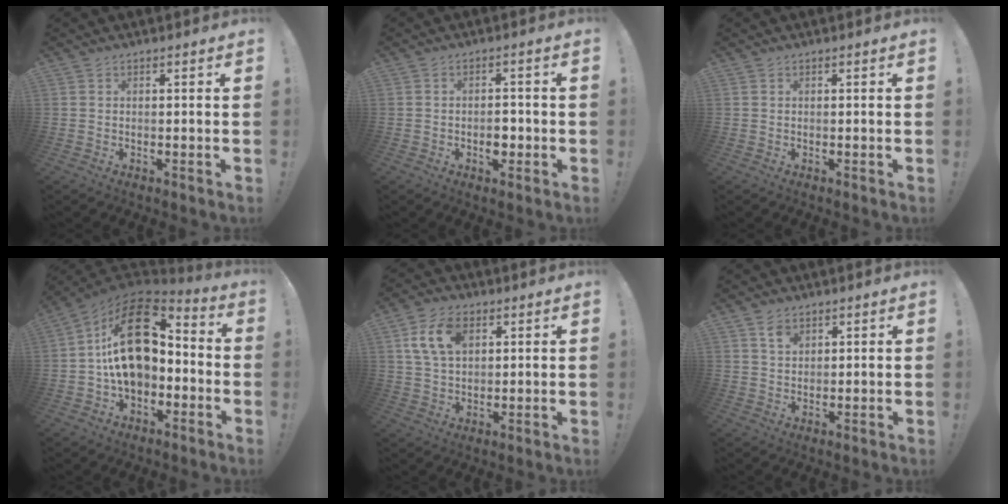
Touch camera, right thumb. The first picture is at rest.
{"total": 4.1, "force": [-1.5, 2.5, 2.9], "torque": [-0.036, 0.005, -0.027]}
{"total": 0.0}
{"total": 21.5, "force": [3.1, 13.4, 16.6], "torque": [-0.282, 0.008, 0.060]}
{"total": 11.3, "force": [4.3, 7.3, 7.5], "torque": [-0.135, 0.002, 0.084]}
{"total": 3.9, "force": [2.5, 2.3, 1.8], "torque": [-0.021, -0.015, 0.044]}